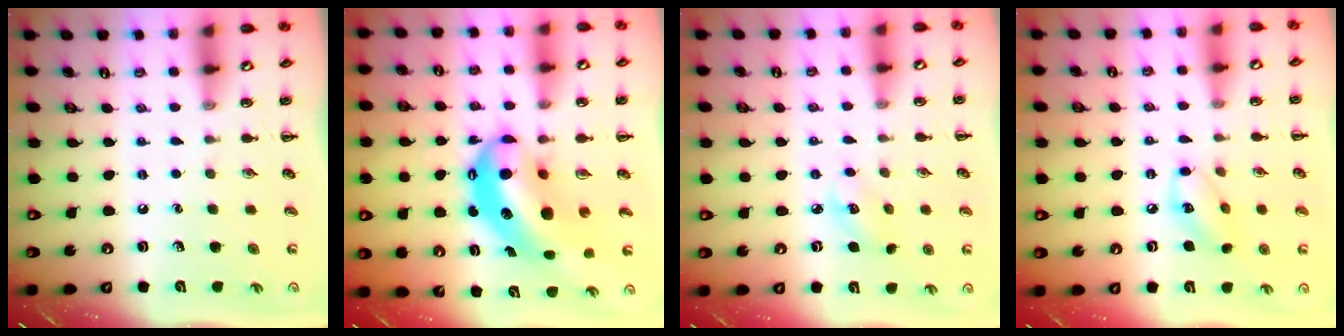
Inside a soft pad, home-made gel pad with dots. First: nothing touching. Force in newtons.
{"total": 12.0, "press": 11.6, "slide": 3.1}
{"total": 4.4, "press": 4.2, "slide": 1.2}
{"total": 8.8, "press": 8.8, "slide": 0.5}